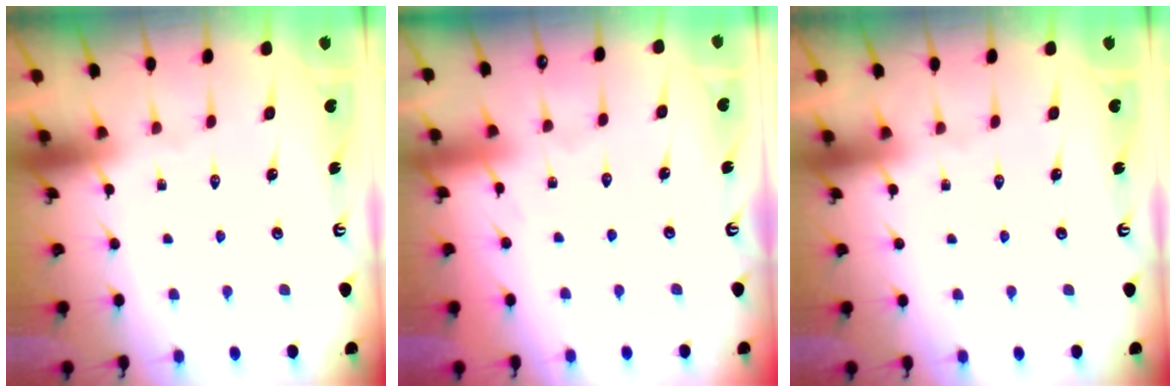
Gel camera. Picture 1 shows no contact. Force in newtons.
{"total": 2.9, "press": 2.9, "slide": 0.4}
{"total": 0.0}